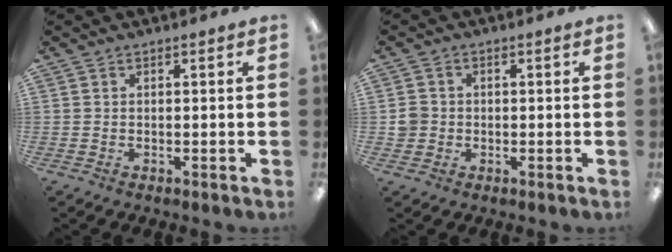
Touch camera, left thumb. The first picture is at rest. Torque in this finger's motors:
{"motor_torque": [-0.35, 0.18, -0.27, 0.11, 0.00]}